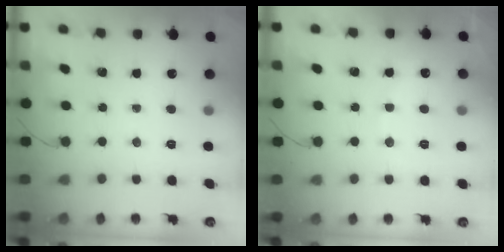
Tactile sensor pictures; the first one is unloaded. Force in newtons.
{"total": 5.6, "press": 5.6, "slide": 0.9}